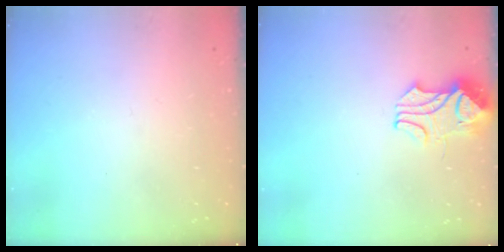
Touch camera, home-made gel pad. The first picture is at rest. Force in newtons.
{"total": 2.0, "press": 1.9, "slide": 0.8}